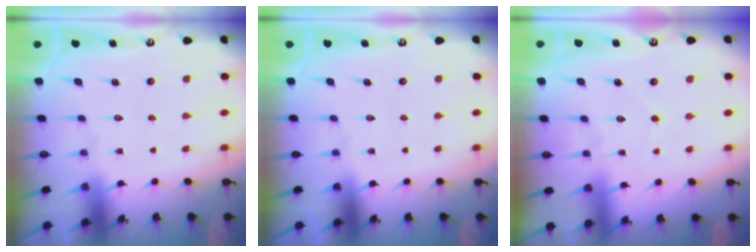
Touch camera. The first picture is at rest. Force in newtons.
{"total": 0.0}
{"total": 2.1, "press": 2.1, "slide": 0.1}